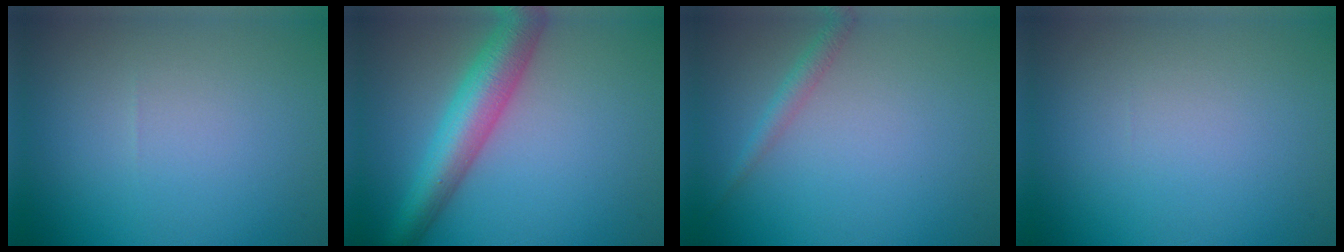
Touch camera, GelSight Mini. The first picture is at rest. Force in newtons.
{"total": 6.3, "press": 6.3, "slide": 0.2}
{"total": 1.5, "press": 1.5, "slide": 0.0}
{"total": 0.0}